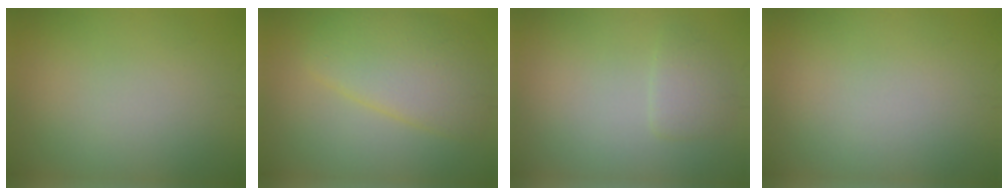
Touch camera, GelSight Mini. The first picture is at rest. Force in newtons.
{"total": 5.5, "press": 5.5, "slide": 0.3}
{"total": 1.7, "press": 1.6, "slide": 0.2}
{"total": 0.0}